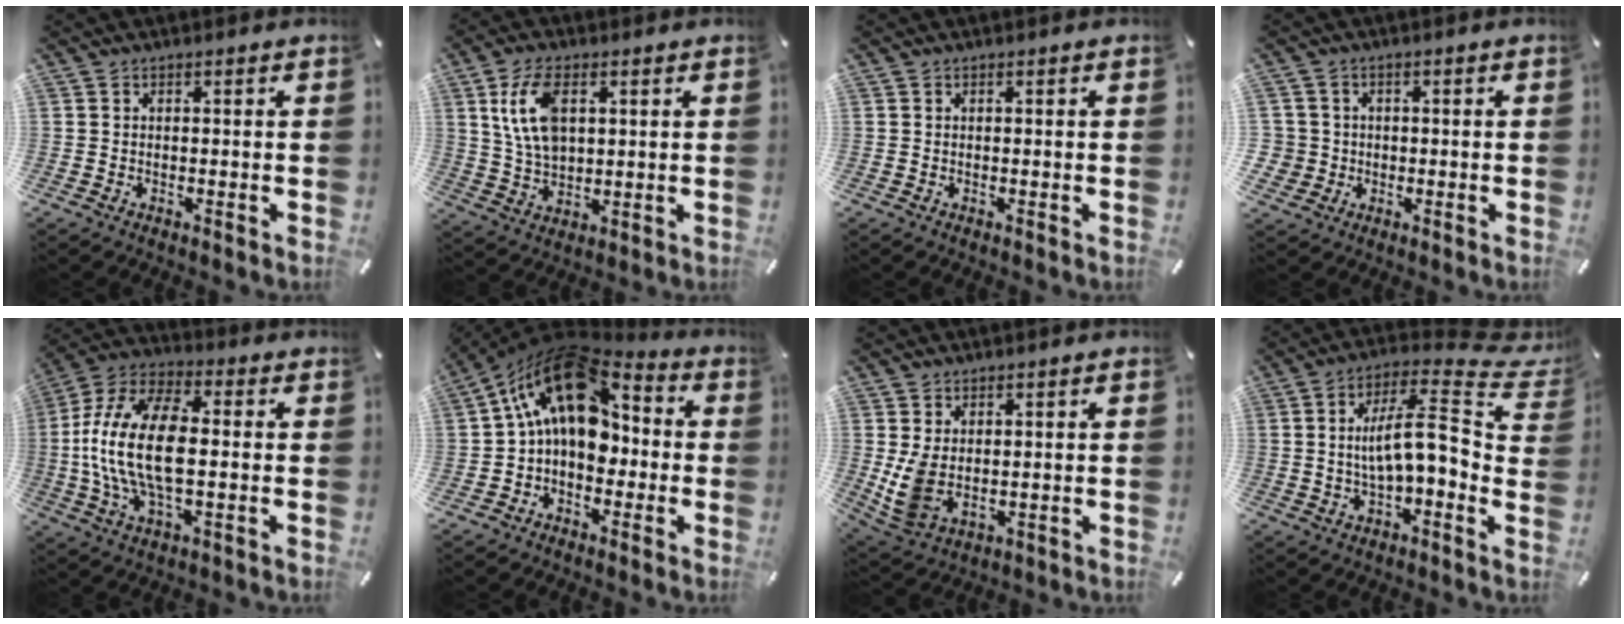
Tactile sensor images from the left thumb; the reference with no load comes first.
{"total": 9.8, "force": [3.3, 6.0, 7.1], "torque": [-0.174, 0.001, 0.058]}
{"total": 0.0}
{"total": 4.6, "force": [-0.4, 4.6, 0.4], "torque": [-0.027, 0.008, -0.007]}
{"total": 17.6, "force": [-0.7, 8.4, 15.5], "torque": [-0.333, -0.008, -0.014]}
{"total": 18.0, "force": [4.3, 12.0, 12.7], "torque": [-0.224, -0.015, 0.069]}
{"total": 6.7, "force": [1.2, 4.6, 4.7], "torque": [-0.112, -0.014, 0.021]}
{"total": 12.2, "force": [1.2, 4.6, 11.3], "torque": [-0.183, -0.014, 0.015]}